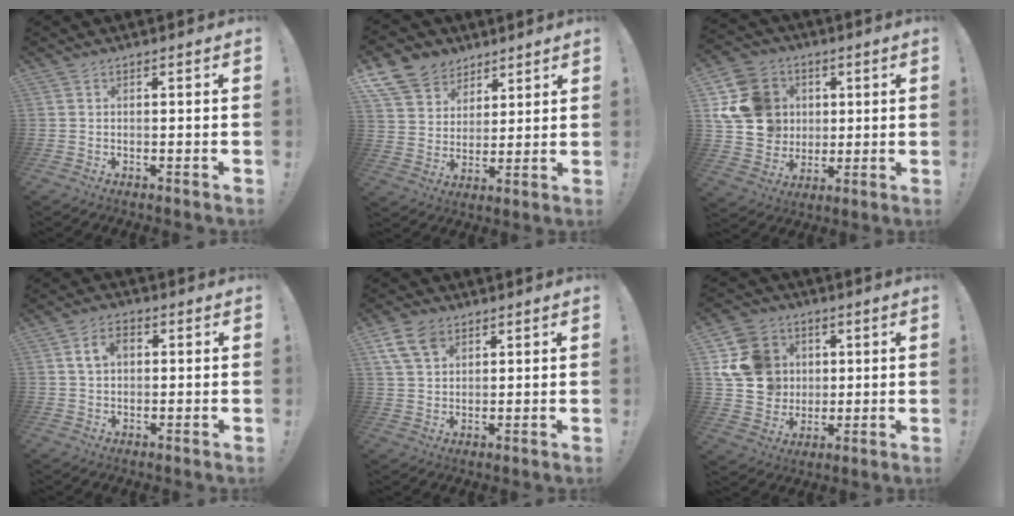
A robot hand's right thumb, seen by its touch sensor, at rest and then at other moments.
{"total": 11.6, "force": [7.5, 8.3, 3.0], "torque": [-0.058, -0.050, 0.152]}
{"total": 16.2, "force": [3.8, 14.2, 6.7], "torque": [-0.104, -0.003, 0.091]}
{"total": 6.4, "force": [1.5, 4.3, 4.4], "torque": [-0.066, 0.007, 0.026]}
{"total": 9.2, "force": [5.0, 5.9, 4.9], "torque": [-0.102, -0.012, 0.100]}
{"total": 15.2, "force": [4.0, 13.4, 6.0], "torque": [-0.093, -0.007, 0.090]}